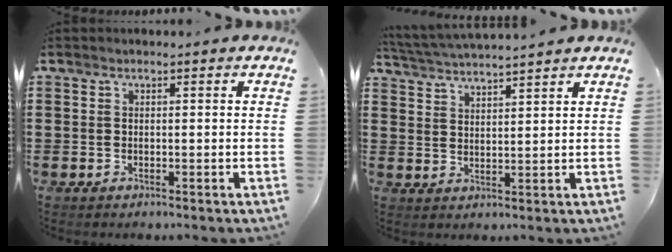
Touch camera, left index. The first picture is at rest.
{"total": 3.5, "force": [3.4, -0.6, 0.3], "torque": [-0.020, -0.018, 0.059]}